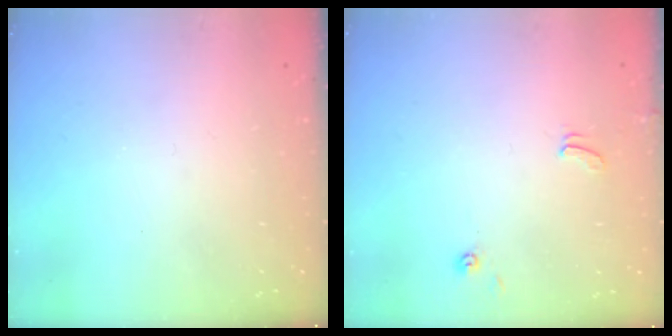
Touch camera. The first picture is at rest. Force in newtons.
{"total": 0.9, "press": 0.8, "slide": 0.4}